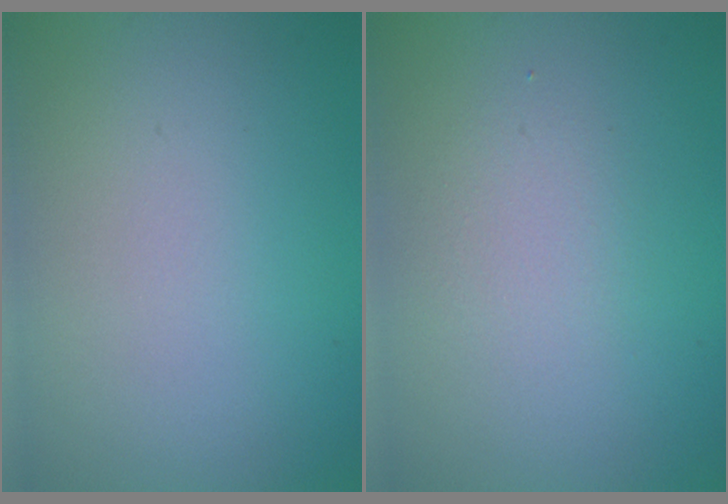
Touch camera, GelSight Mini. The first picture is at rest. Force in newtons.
{"total": 1.7, "press": 1.7, "slide": 0.1}